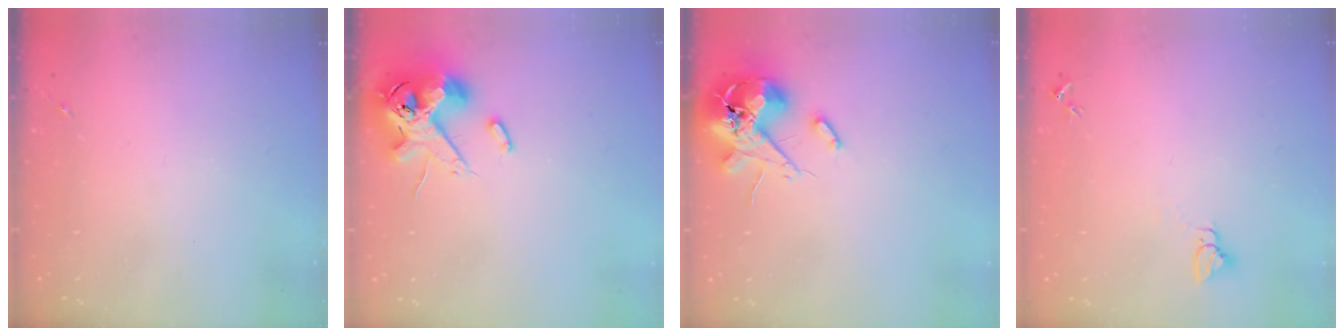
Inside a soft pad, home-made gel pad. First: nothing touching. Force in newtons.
{"total": 13.9, "press": 13.7, "slide": 2.4}
{"total": 13.0, "press": 12.8, "slide": 2.1}
{"total": 2.7, "press": 2.7, "slide": 0.1}